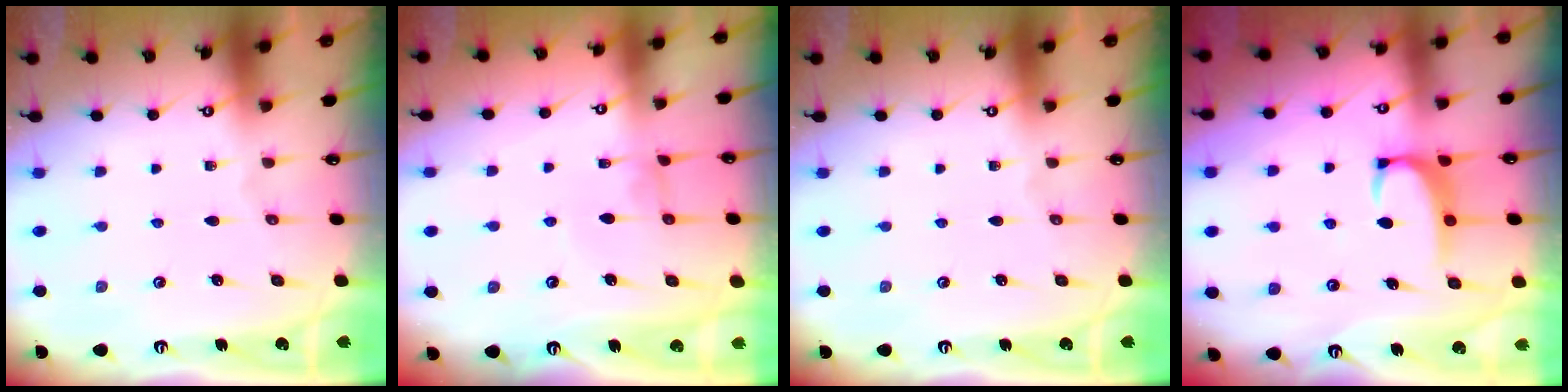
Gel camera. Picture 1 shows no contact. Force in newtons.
{"total": 1.0, "press": 0.9, "slide": 0.4}
{"total": 0.0}
{"total": 2.2, "press": 2.1, "slide": 0.6}